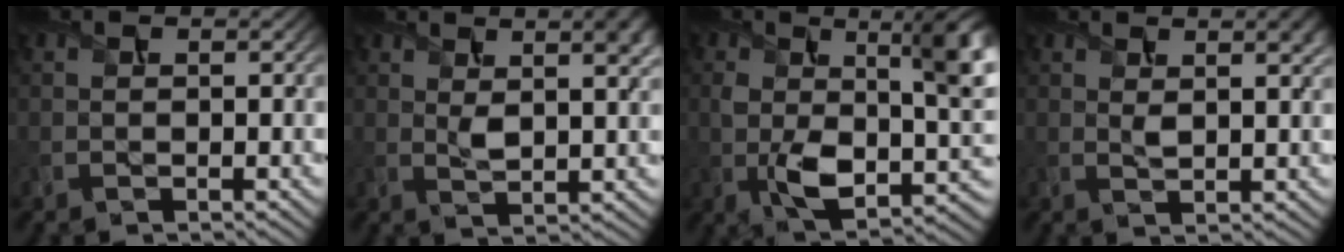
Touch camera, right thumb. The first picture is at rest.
{"total": 5.4, "force": [2.2, 2.1, 4.4], "torque": [-0.075, 0.004, 0.039]}
{"total": 11.8, "force": [0.3, 5.9, 10.1], "torque": [-0.171, -0.020, 0.009]}
{"total": 3.3, "force": [1.6, 1.1, 2.6], "torque": [-0.048, 0.000, 0.029]}